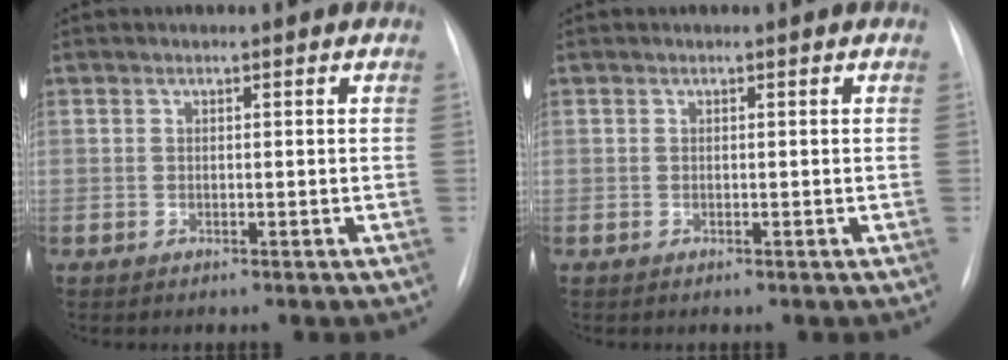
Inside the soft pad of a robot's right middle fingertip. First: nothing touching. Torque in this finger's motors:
{"motor_torque": [-0.24, -0.44, 0.02, 0.01]}